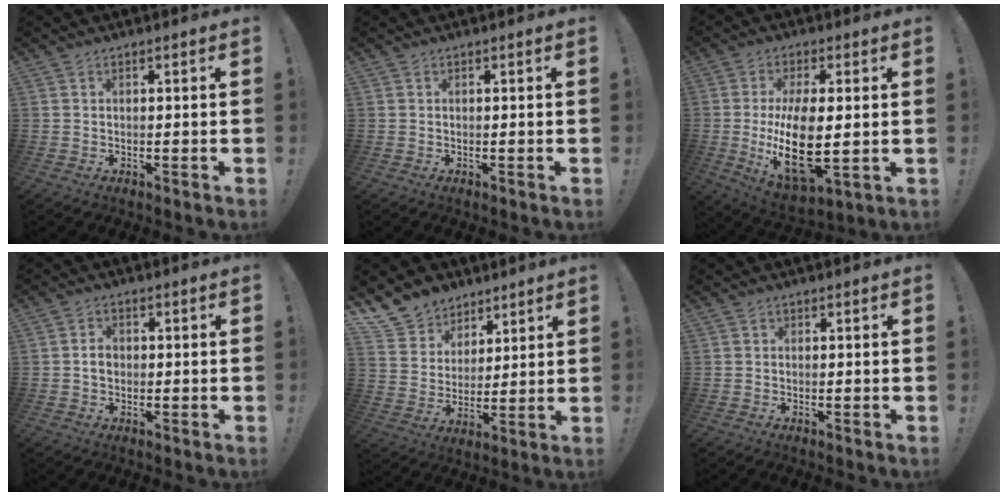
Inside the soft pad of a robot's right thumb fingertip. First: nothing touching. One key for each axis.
{"total": 0.0}
{"total": 17.7, "fx": -1.0, "fy": 8.0, "fz": 15.7, "tx": -0.289, "ty": -0.025, "tz": -0.015}
{"total": 2.9, "fx": -0.2, "fy": 2.2, "fz": 1.8, "tx": -0.022, "ty": 0.003, "tz": -0.006}
{"total": 11.2, "fx": 7.8, "fy": 7.9, "fz": 1.8, "tx": -0.039, "ty": -0.054, "tz": 0.158}
{"total": 0.0}